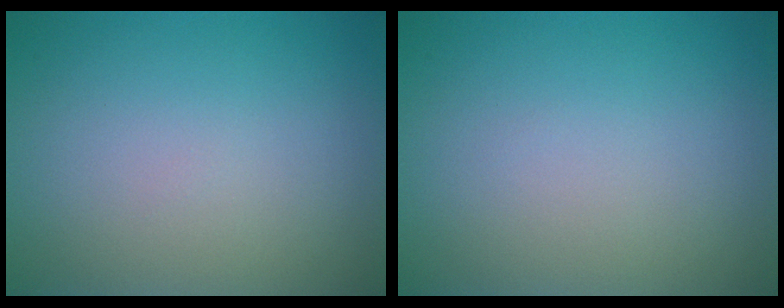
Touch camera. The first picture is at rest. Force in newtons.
{"total": 0.0}